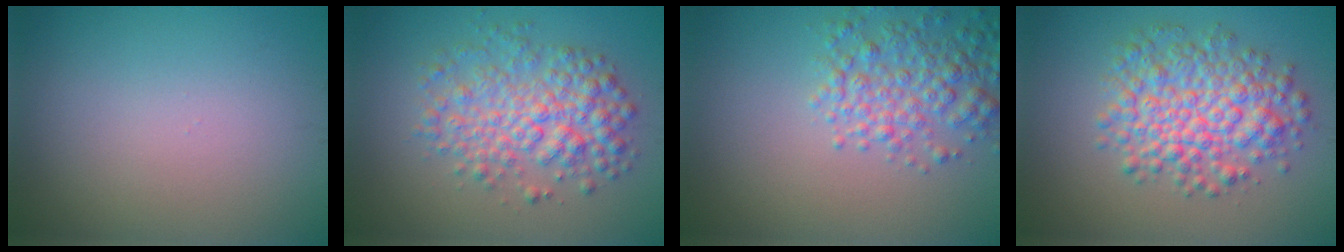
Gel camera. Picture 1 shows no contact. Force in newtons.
{"total": 5.2, "press": 5.2, "slide": 0.0}
{"total": 4.1, "press": 4.1, "slide": 0.1}
{"total": 6.4, "press": 6.4, "slide": 0.1}